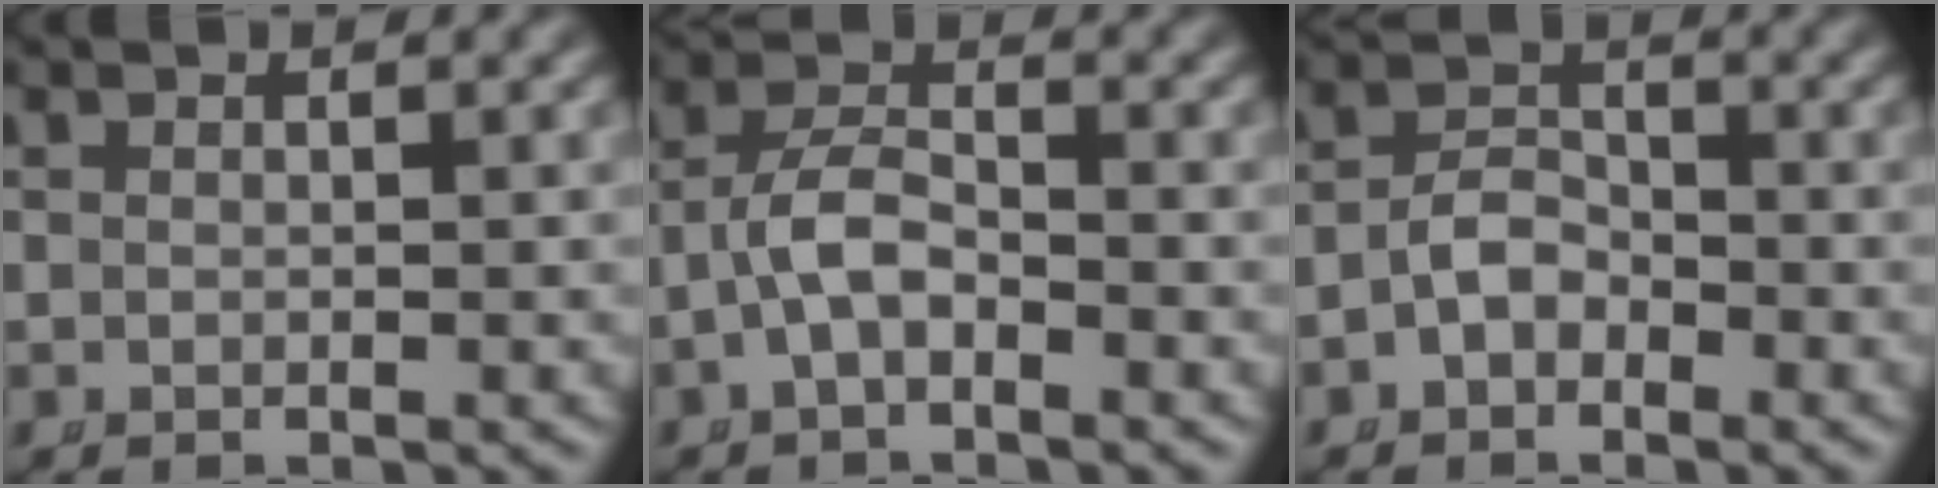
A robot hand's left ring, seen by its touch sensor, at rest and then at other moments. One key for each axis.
{"total": 3.0, "fx": -1.6, "fy": 1.4, "fz": 2.1, "tx": -0.045, "ty": -0.008, "tz": -0.025}
{"total": 3.1, "fx": -1.8, "fy": 2.2, "fz": 1.4, "tx": -0.029, "ty": -0.011, "tz": -0.028}